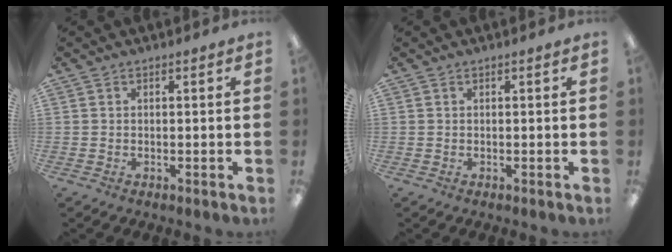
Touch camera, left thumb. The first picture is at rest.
{"total": 0.0}